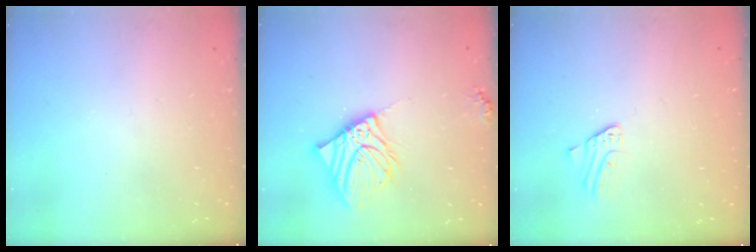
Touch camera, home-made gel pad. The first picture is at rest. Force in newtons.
{"total": 12.2, "press": 12.0, "slide": 2.1}
{"total": 1.9, "press": 1.9, "slide": 0.1}